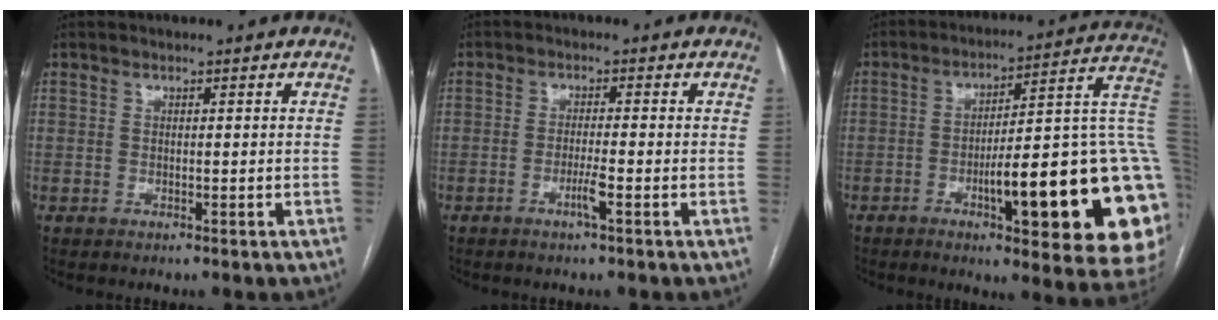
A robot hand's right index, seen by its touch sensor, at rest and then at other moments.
{"total": 2.7, "force": [-1.3, -0.3, 2.3], "torque": [-0.046, -0.004, -0.027]}
{"total": 27.4, "force": [-4.6, 4.5, 26.7], "torque": [-0.245, 0.017, -0.059]}